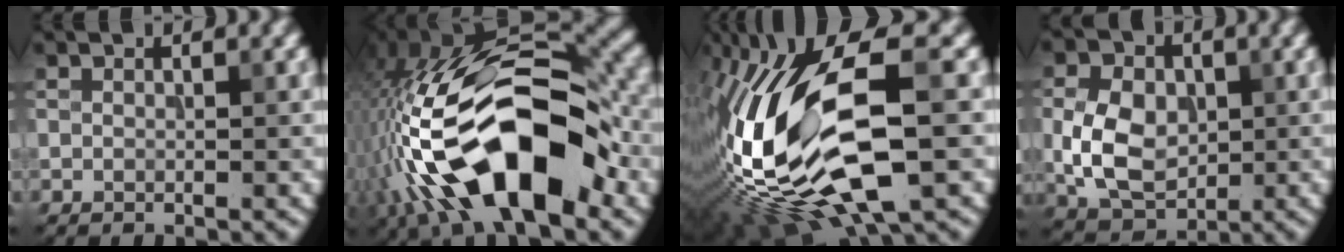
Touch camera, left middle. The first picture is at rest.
{"total": 15.8, "force": [-6.0, 6.5, 13.0], "torque": [-0.219, 0.021, -0.100]}
{"total": 17.5, "force": [-3.4, 6.5, 15.9], "torque": [-0.324, 0.012, -0.063]}
{"total": 6.4, "force": [-0.3, 4.6, 4.5], "torque": [-0.090, 0.002, -0.009]}